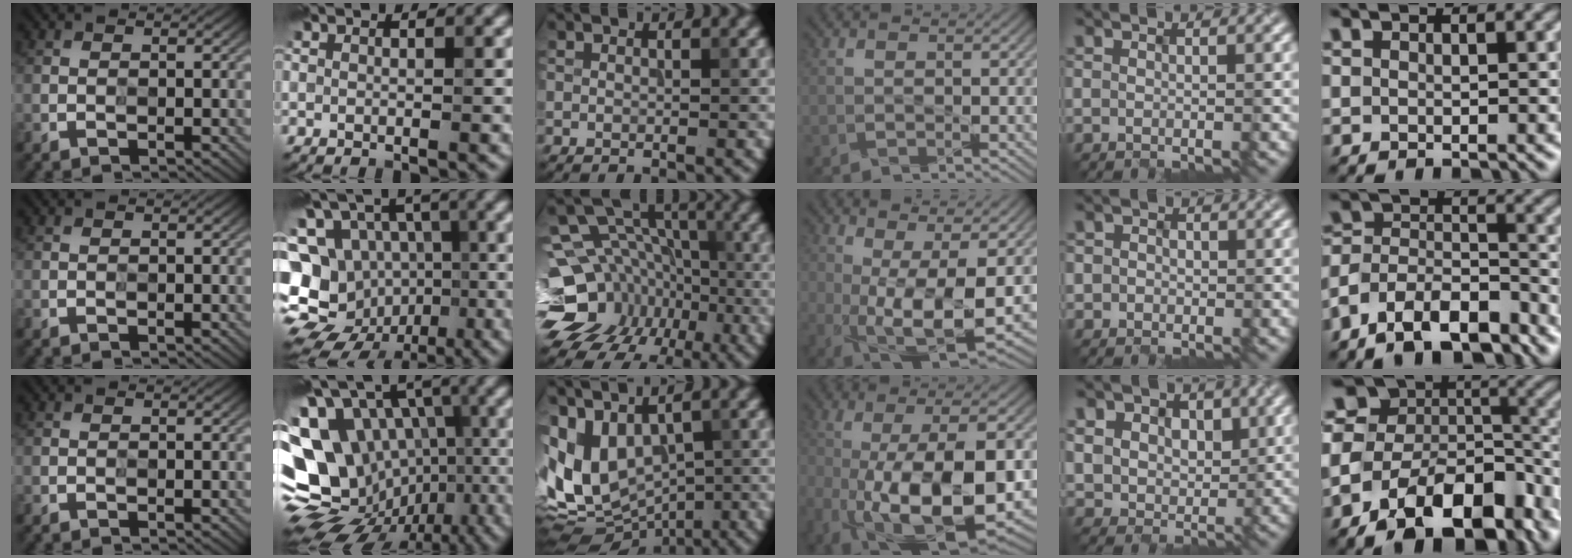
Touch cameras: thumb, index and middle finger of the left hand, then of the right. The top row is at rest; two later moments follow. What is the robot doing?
{"motion": "wipe", "object": "whiteboard"}